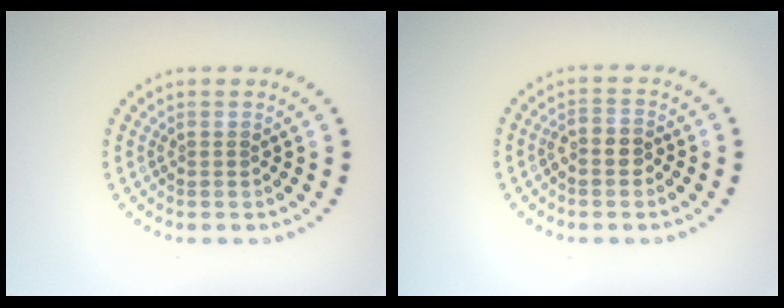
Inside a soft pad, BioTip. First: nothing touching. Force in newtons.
{"total": 1.9, "press": 1.8, "slide": 0.8}